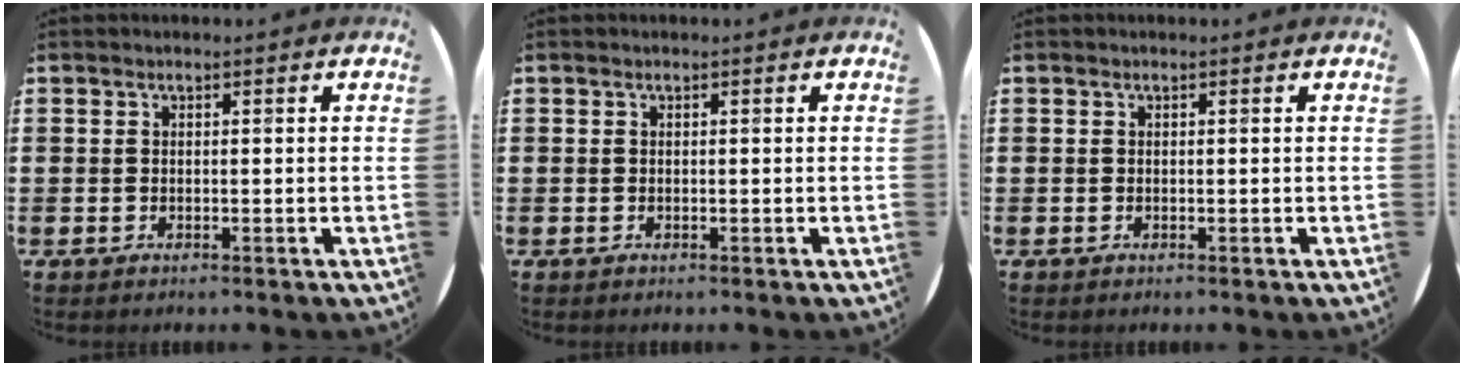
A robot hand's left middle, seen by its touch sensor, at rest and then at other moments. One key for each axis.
{"total": 0.0}
{"total": 0.0}